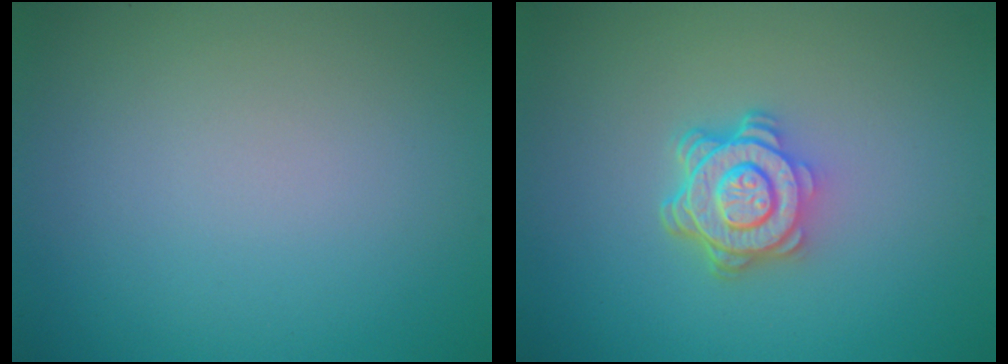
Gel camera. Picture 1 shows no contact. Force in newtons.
{"total": 4.7, "press": 3.5, "slide": 3.1}